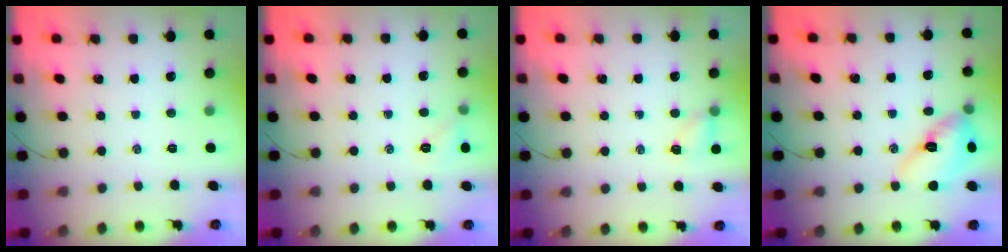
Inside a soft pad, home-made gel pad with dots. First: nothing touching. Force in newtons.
{"total": 5.5, "press": 5.3, "slide": 1.6}
{"total": 5.1, "press": 4.9, "slide": 1.1}
{"total": 13.0, "press": 12.9, "slide": 1.6}